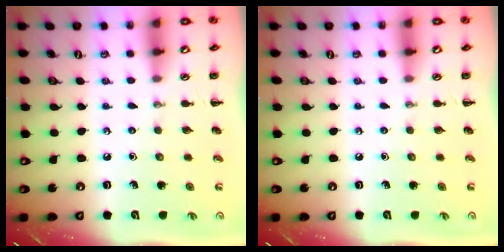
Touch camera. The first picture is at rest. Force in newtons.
{"total": 0.0}